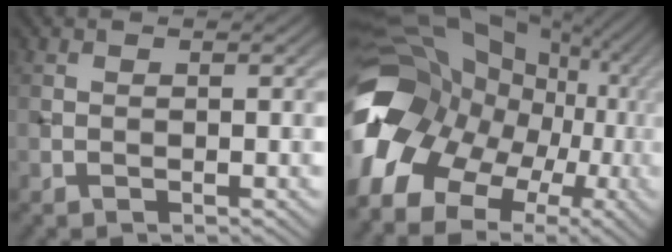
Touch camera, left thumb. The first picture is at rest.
{"total": 16.6, "force": [-2.0, 13.8, 9.1], "torque": [-0.208, -0.011, -0.041]}